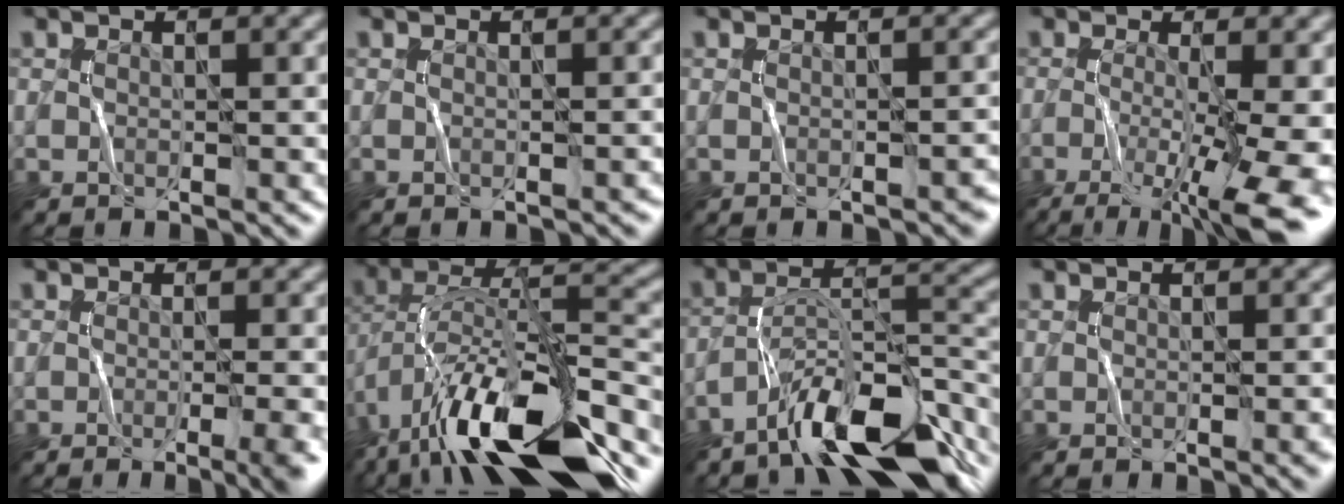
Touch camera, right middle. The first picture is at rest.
{"total": 0.7, "force": [-0.2, 0.3, 0.6], "torque": [-0.002, 0.004, -0.003]}
{"total": 1.4, "force": [-0.8, 0.4, 1.1], "torque": [-0.007, 0.009, -0.012]}
{"total": 8.7, "force": [-3.8, 2.3, 7.5], "torque": [-0.129, -0.011, -0.057]}
{"total": 6.7, "force": [-2.0, 2.9, 5.7], "torque": [-0.035, 0.004, -0.014]}
{"total": 15.5, "force": [-9.3, 5.4, 11.2], "torque": [-0.211, 0.021, -0.158]}
{"total": 10.1, "force": [-7.3, 3.1, 6.3], "torque": [-0.099, 0.011, -0.130]}
{"total": 2.7, "force": [-0.7, 1.2, 2.4], "torque": [-0.001, 0.012, -0.005]}